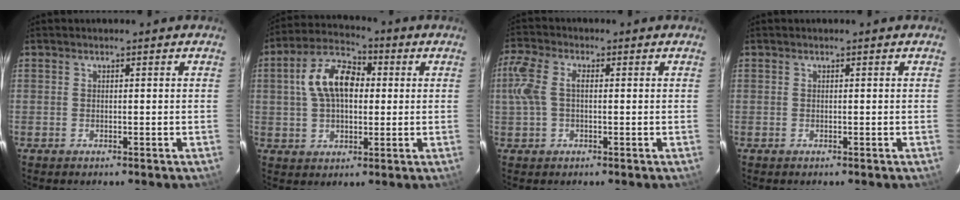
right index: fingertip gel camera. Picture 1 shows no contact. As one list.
[{"total": 11.6, "force": [1.8, 7.0, 9.1], "torque": [-0.173, 0.030, 0.027]}, {"total": 6.1, "force": [0.3, 3.4, 5.0], "torque": [-0.117, 0.014, 0.005]}, {"total": 0.0}]